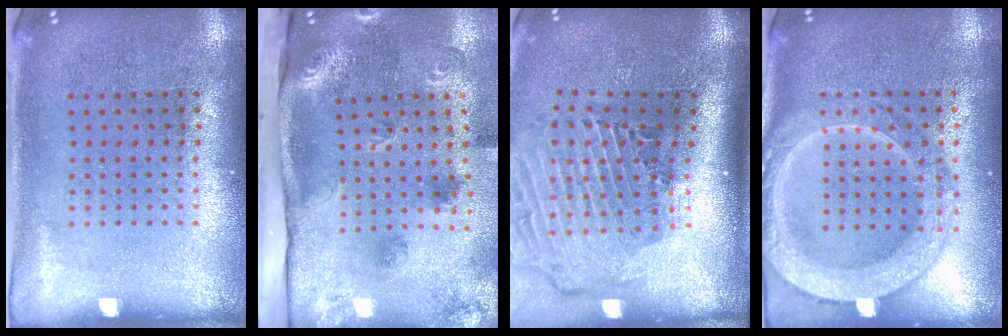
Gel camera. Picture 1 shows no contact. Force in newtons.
{"total": 2.7, "press": 1.9, "slide": 1.8}
{"total": 2.9, "press": 1.9, "slide": 2.1}
{"total": 2.7, "press": 2.7, "slide": 0.3}